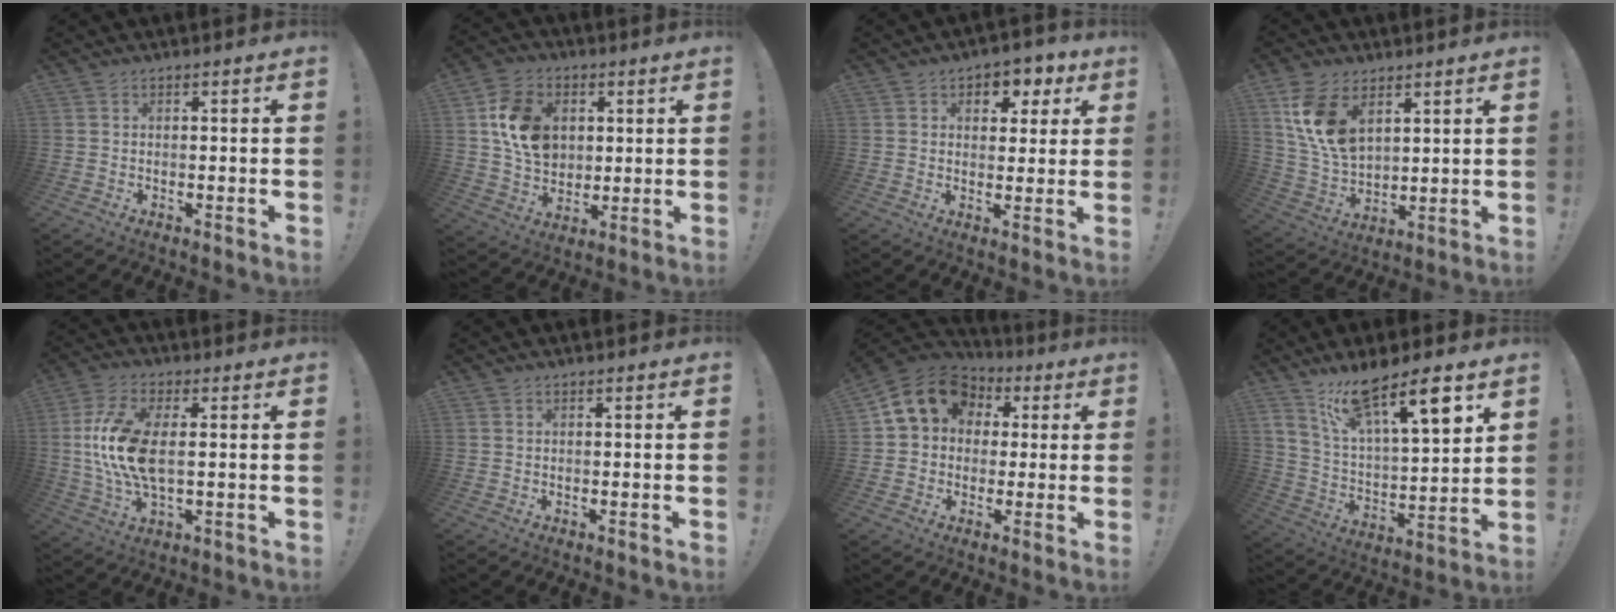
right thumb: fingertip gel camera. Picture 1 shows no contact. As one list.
[{"total": 14.8, "force": [3.5, 11.6, 8.5], "torque": [-0.124, 0.002, 0.074]}, {"total": 5.7, "force": [2.2, 4.6, 2.5], "torque": [-0.021, -0.012, 0.036]}, {"total": 13.8, "force": [6.8, 8.4, 8.4], "torque": [-0.167, -0.035, 0.130]}, {"total": 14.8, "force": [1.2, 7.1, 12.9], "torque": [-0.235, -0.008, 0.021]}, {"total": 0.0}, {"total": 12.9, "force": [3.9, 10.5, 6.4], "torque": [-0.089, -0.003, 0.078]}, {"total": 15.3, "force": [11.0, 3.4, 10.1], "torque": [-0.169, -0.071, 0.180]}]